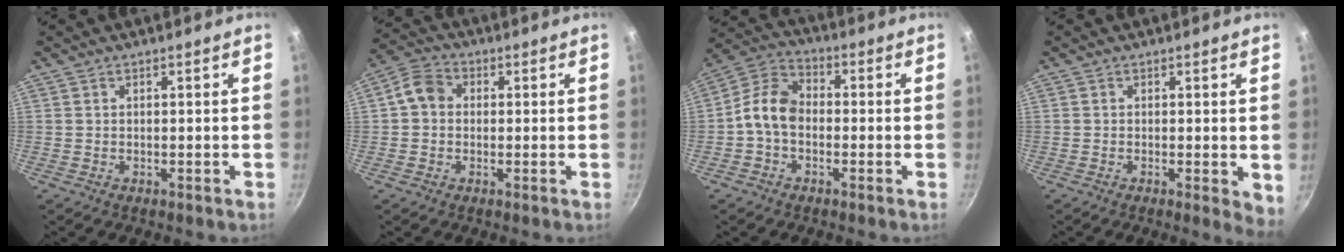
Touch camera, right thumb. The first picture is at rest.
{"total": 5.9, "force": [0.3, 4.9, 3.2], "torque": [-0.041, 0.016, -0.012]}
{"total": 8.4, "force": [-1.5, 6.0, 5.6], "torque": [-0.090, 0.032, -0.048]}
{"total": 3.4, "force": [-0.2, 1.3, 3.1], "torque": [-0.037, -0.010, -0.005]}